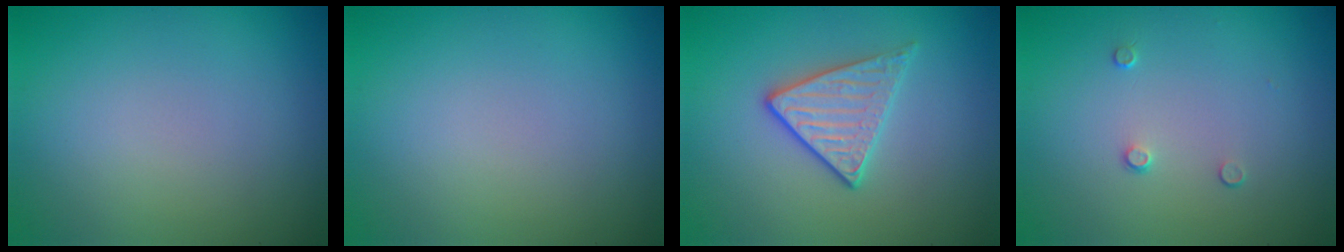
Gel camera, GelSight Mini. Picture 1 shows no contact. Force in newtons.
{"total": 0.0}
{"total": 2.8, "press": 2.6, "slide": 1.1}
{"total": 0.8, "press": 0.4, "slide": 0.6}